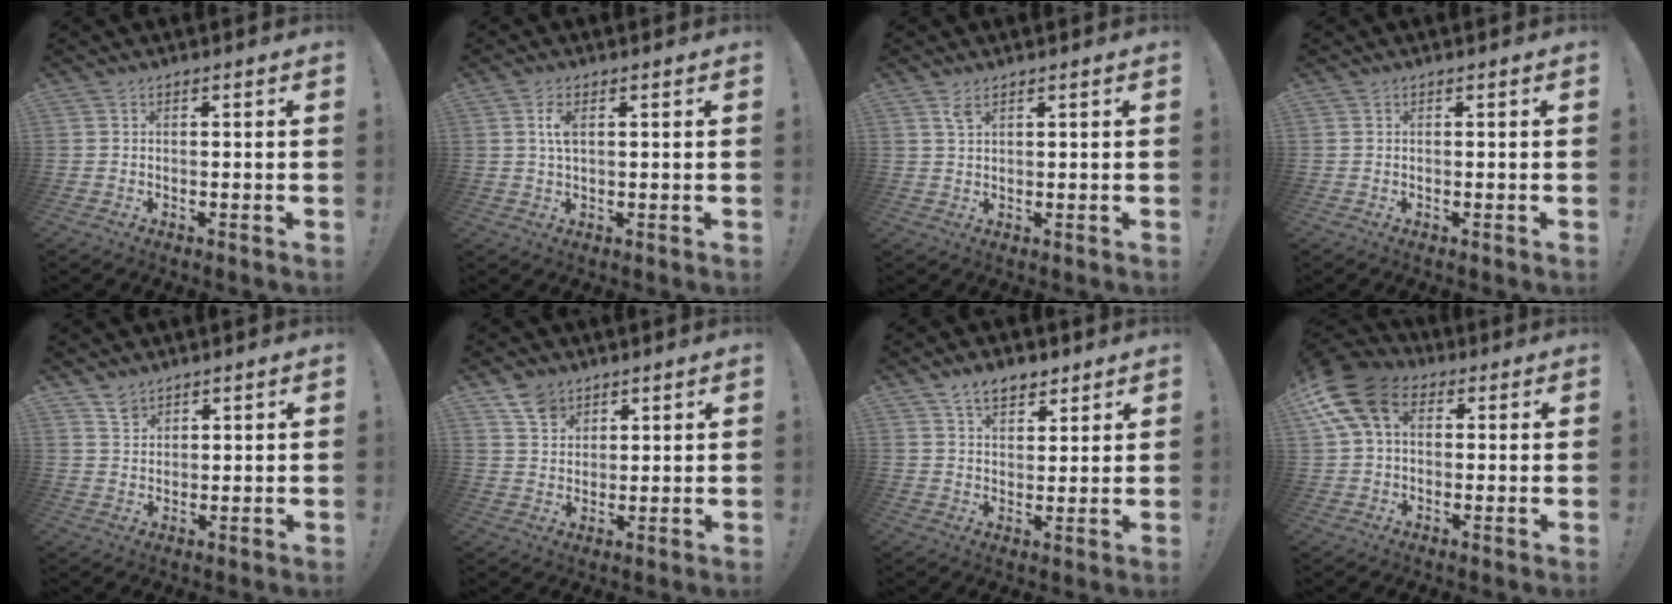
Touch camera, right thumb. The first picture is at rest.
{"total": 3.9, "force": [1.1, 1.9, 3.2], "torque": [-0.058, 0.003, 0.016]}
{"total": 2.8, "force": [1.6, 1.1, 2.0], "torque": [-0.035, -0.002, 0.028]}
{"total": 0.0}
{"total": 4.1, "force": [3.3, 2.2, 0.8], "torque": [-0.010, -0.020, 0.062]}
{"total": 7.4, "force": [5.3, 4.9, 1.7], "torque": [-0.027, -0.033, 0.102]}
{"total": 7.5, "force": [5.3, 4.2, 3.2], "torque": [-0.049, -0.021, 0.099]}
{"total": 15.1, "force": [5.4, 10.2, 9.8], "torque": [-0.191, -0.006, 0.103]}